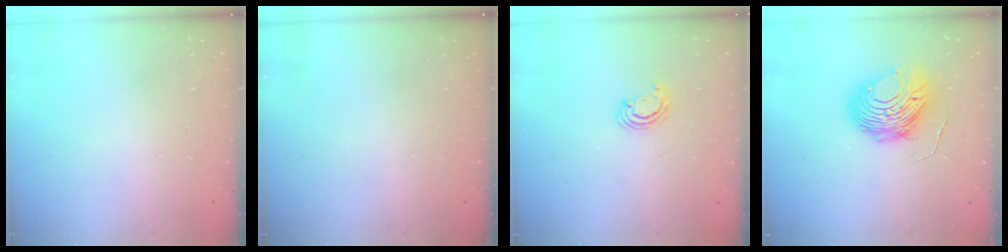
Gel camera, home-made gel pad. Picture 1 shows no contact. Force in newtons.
{"total": 0.0}
{"total": 3.2, "press": 3.1, "slide": 0.3}
{"total": 10.7, "press": 10.6, "slide": 1.1}